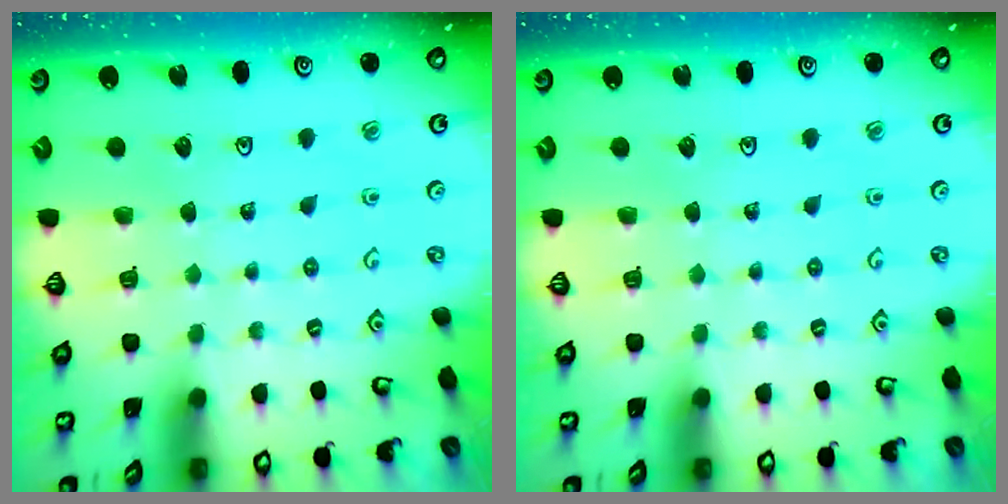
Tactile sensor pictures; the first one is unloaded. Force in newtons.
{"total": 0.0}